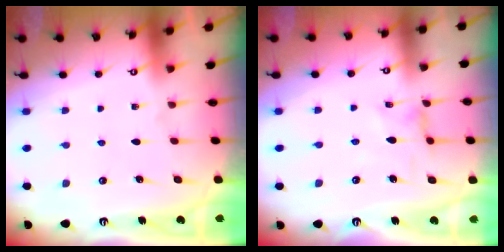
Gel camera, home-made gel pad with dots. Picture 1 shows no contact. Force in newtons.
{"total": 1.1, "press": 1.1, "slide": 0.1}